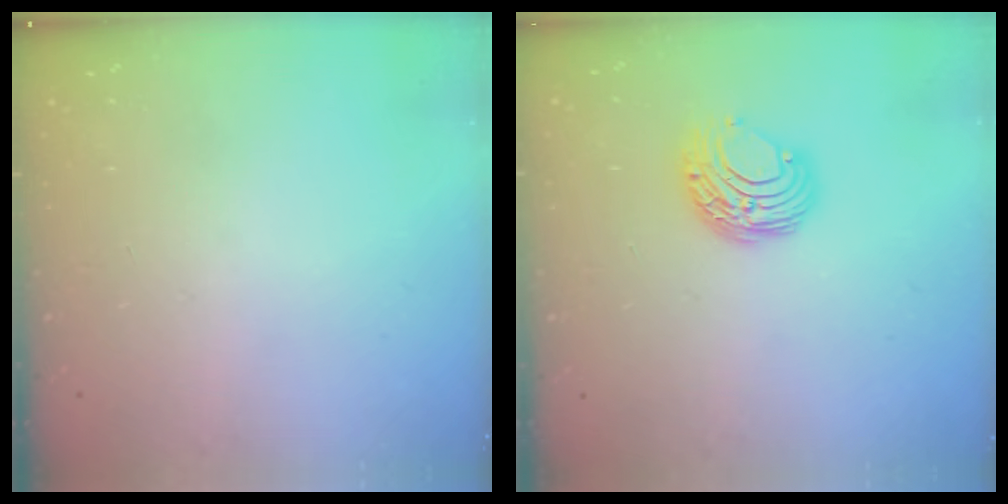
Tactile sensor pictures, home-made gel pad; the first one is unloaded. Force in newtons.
{"total": 8.5, "press": 8.5, "slide": 0.4}